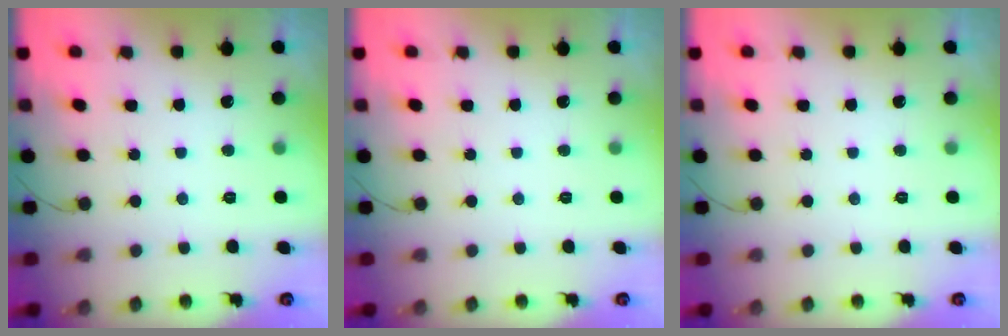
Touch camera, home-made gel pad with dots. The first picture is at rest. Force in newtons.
{"total": 0.0}
{"total": 0.0}